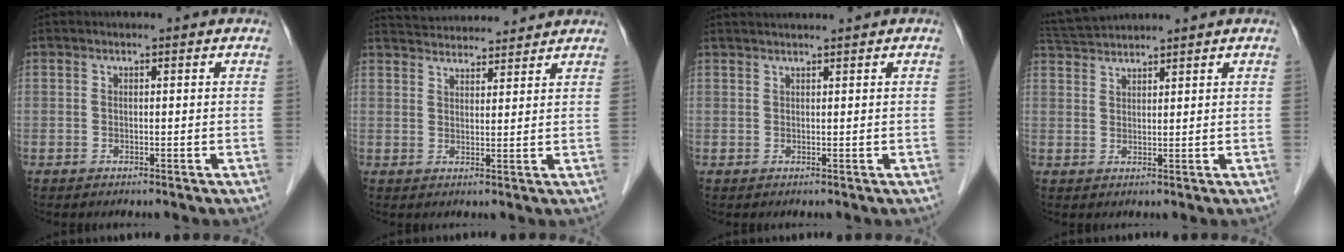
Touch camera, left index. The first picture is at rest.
{"total": 10.1, "force": [9.8, 1.7, 2.0], "torque": [-0.031, 0.029, 0.141]}
{"total": 2.7, "force": [2.5, -0.5, 0.7], "torque": [-0.005, 0.025, 0.046]}
{"total": 5.3, "force": [5.2, -0.4, 1.0], "torque": [-0.024, 0.030, 0.099]}